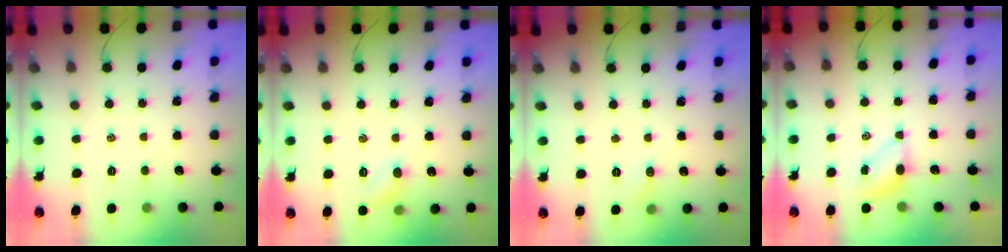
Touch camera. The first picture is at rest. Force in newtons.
{"total": 6.7, "press": 6.4, "slide": 2.0}
{"total": 3.6, "press": 3.4, "slide": 1.2}
{"total": 5.0, "press": 4.9, "slide": 1.1}